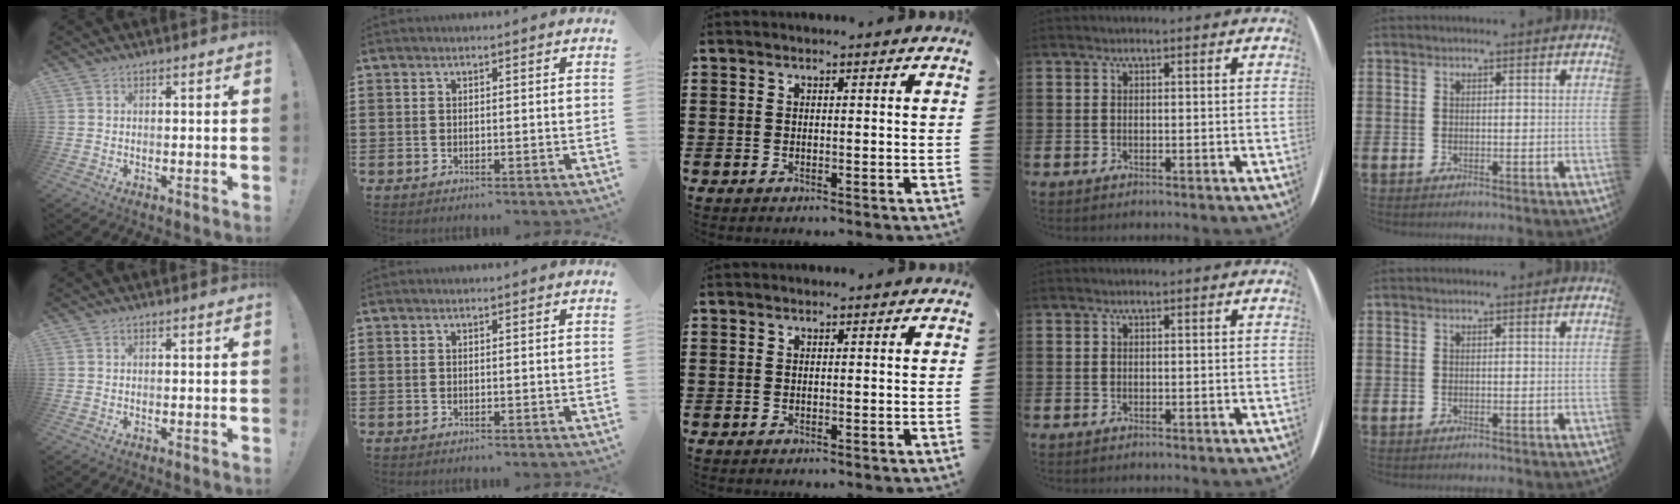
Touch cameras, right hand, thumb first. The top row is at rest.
{}